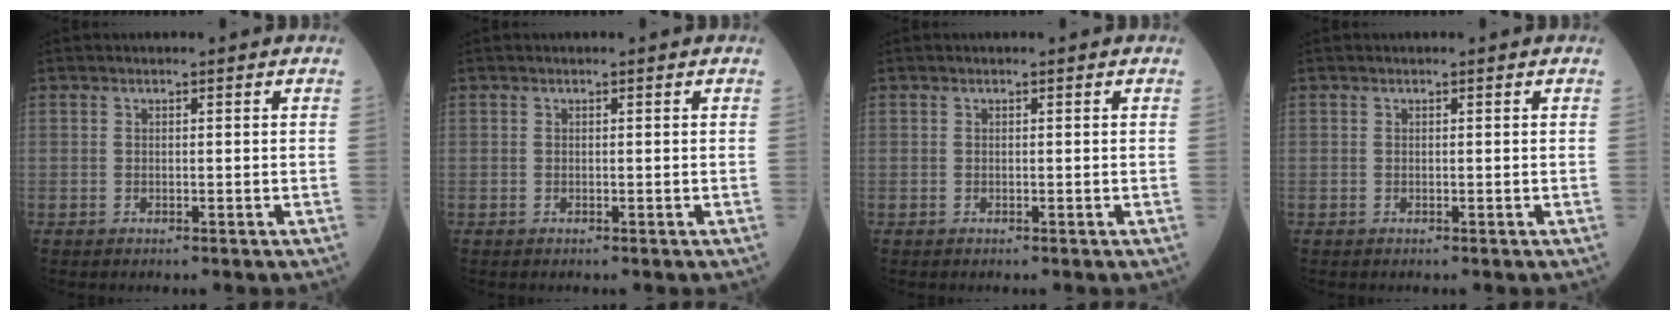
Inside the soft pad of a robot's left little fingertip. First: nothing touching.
{"total": 0.0}
{"total": 0.0}
{"total": 0.0}